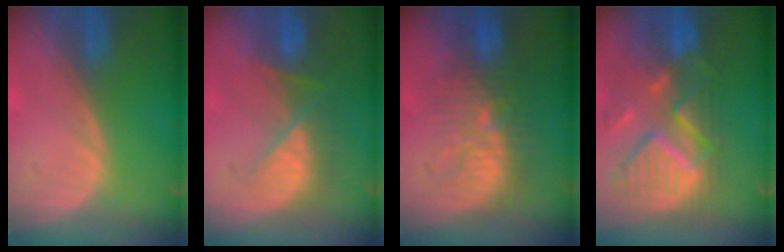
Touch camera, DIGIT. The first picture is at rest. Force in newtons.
{"total": 7.5, "press": 6.7, "slide": 3.3}
{"total": 9.2, "press": 9.0, "slide": 2.1}
{"total": 12.2, "press": 10.6, "slide": 6.0}